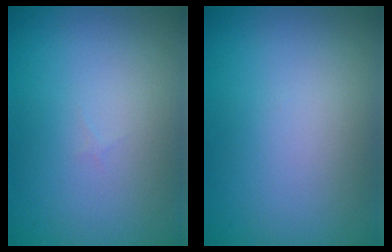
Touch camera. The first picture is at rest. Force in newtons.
{"total": 0.0}